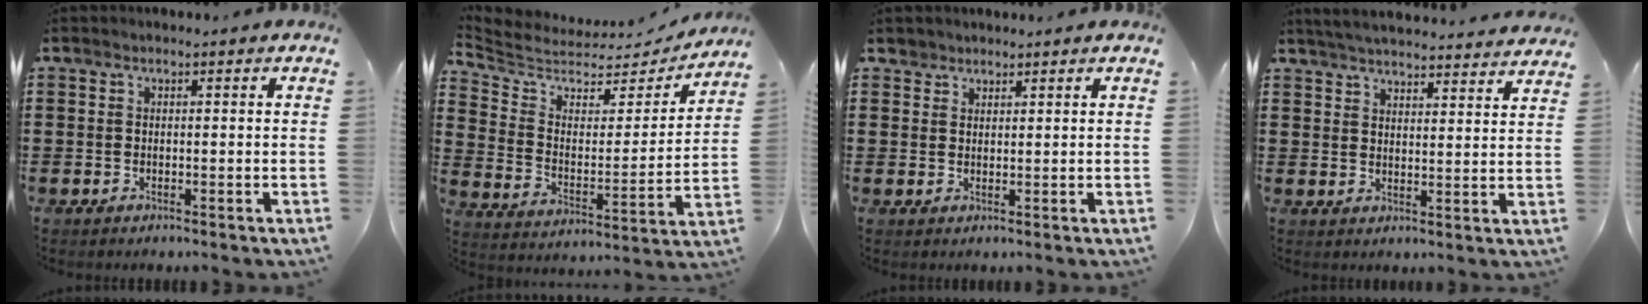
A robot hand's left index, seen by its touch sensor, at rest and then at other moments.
{"total": 5.4, "force": [4.7, 2.3, 1.3], "torque": [-0.058, -0.035, 0.076]}
{"total": 1.7, "force": [1.5, 0.9, 0.0], "torque": [-0.006, 0.003, 0.030]}
{"total": 4.5, "force": [4.5, -0.3, 0.7], "torque": [-0.030, -0.025, 0.079]}